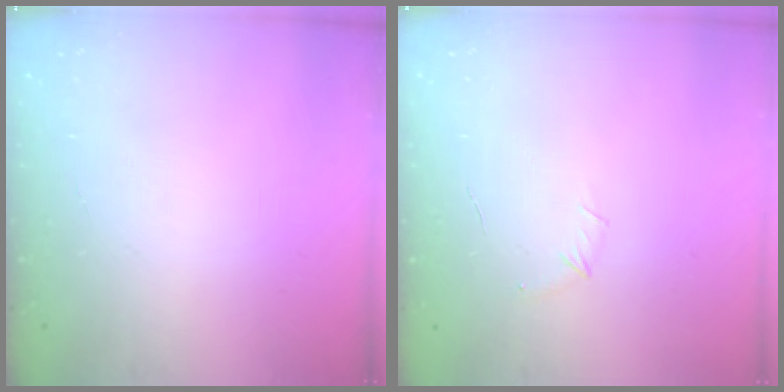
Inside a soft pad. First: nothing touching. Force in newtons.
{"total": 4.3, "press": 4.2, "slide": 1.1}